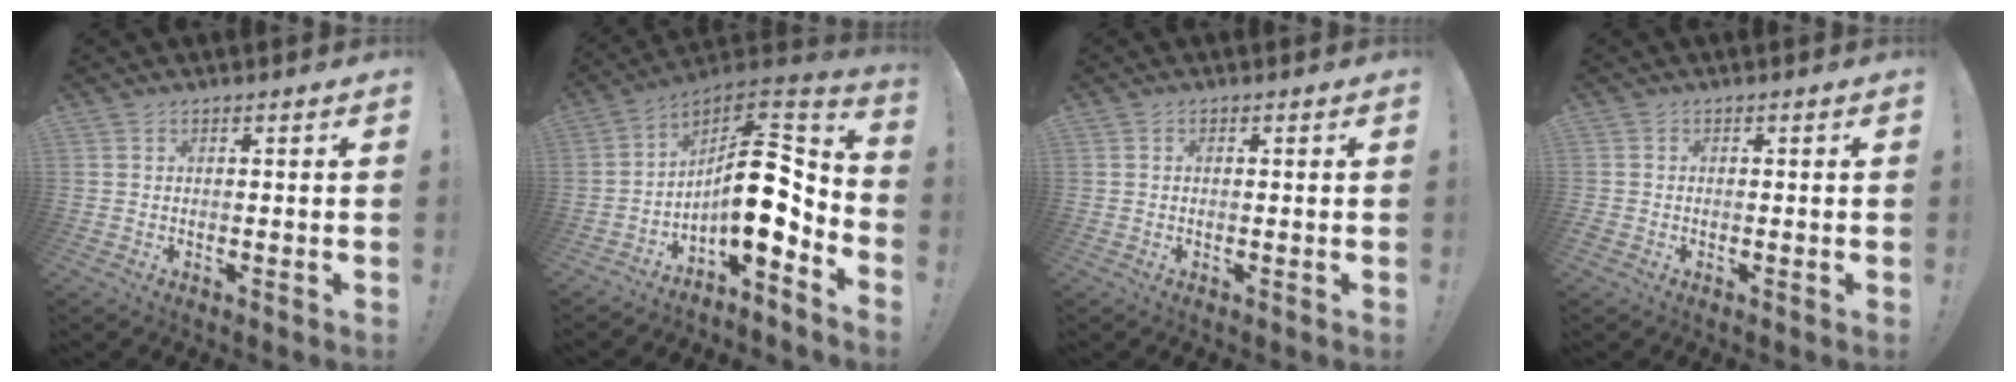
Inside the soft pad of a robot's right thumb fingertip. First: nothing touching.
{"total": 16.9, "force": [-1.3, 7.6, 15.1], "torque": [-0.233, -0.001, -0.021]}
{"total": 0.6, "force": [-0.1, 0.5, 0.3], "torque": [-0.009, 0.002, -0.001]}
{"total": 1.1, "force": [-0.6, 0.9, 0.3], "torque": [-0.004, 0.003, -0.011]}